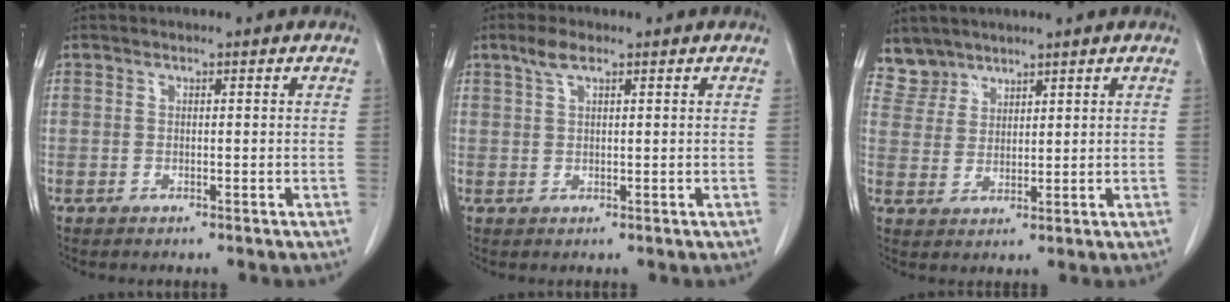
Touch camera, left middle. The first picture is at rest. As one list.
[{"total": 2.6, "force": [1.6, 0.6, 1.9], "torque": [-0.045, 0.009, 0.035]}, {"total": 3.9, "force": [3.5, 1.7, -0.7], "torque": [0.018, 0.006, 0.074]}]